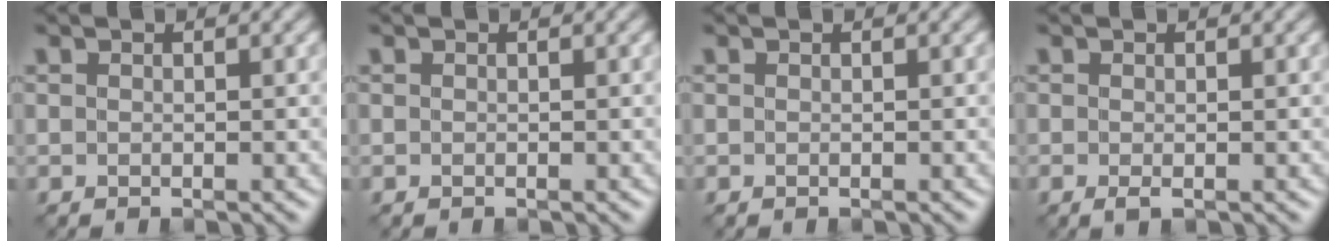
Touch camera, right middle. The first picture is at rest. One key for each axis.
{"total": 0.0}
{"total": 0.0}
{"total": 0.8, "fx": -0.3, "fy": 0.2, "fz": 0.7, "tx": -0.019, "ty": 0.000, "tz": -0.006}